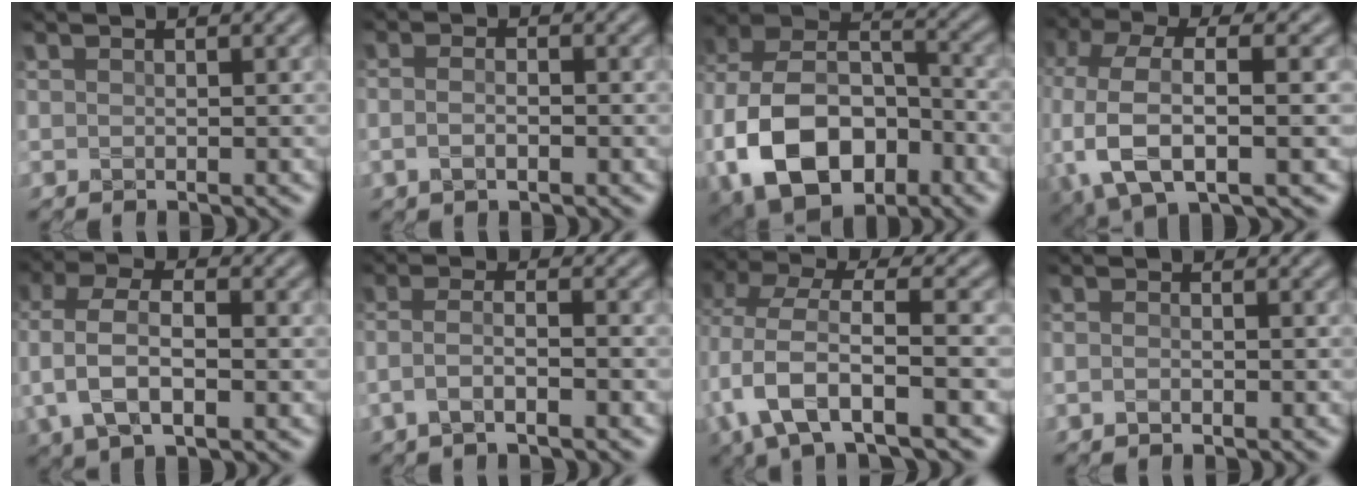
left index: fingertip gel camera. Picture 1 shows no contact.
{"total": 2.1, "force": [-0.6, 0.9, 1.8], "torque": [-0.030, -0.003, -0.015]}
{"total": 14.6, "force": [-4.9, 9.6, 9.9], "torque": [-0.217, -0.015, -0.091]}
{"total": 8.9, "force": [-1.5, 4.4, 7.6], "torque": [-0.168, -0.008, -0.031]}
{"total": 6.2, "force": [-0.7, 3.4, 5.1], "torque": [-0.108, 0.007, -0.019]}
{"total": 3.0, "force": [-1.3, 0.9, 2.6], "torque": [-0.050, 0.002, -0.034]}
{"total": 7.5, "force": [-1.9, 3.1, 6.5], "torque": [-0.136, 0.002, -0.043]}
{"total": 1.0, "force": [-0.5, 0.5, 0.7], "torque": [-0.013, 0.000, -0.011]}